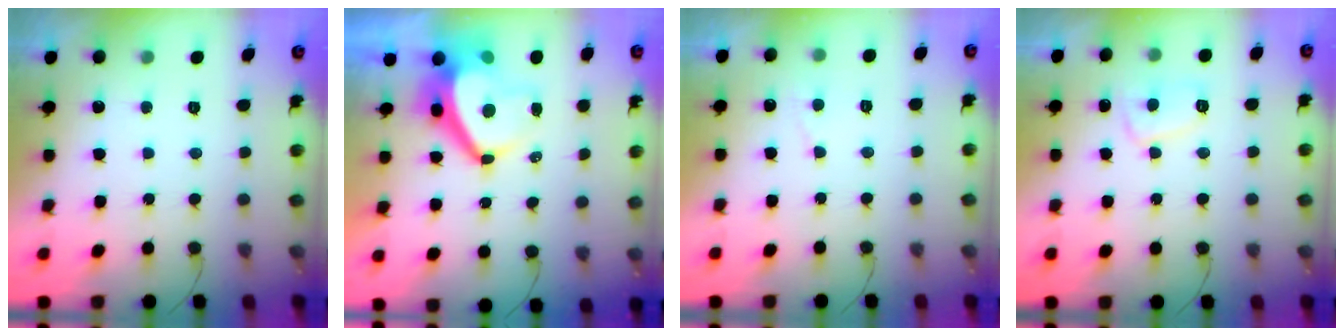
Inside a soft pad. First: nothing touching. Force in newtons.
{"total": 7.8, "press": 7.8, "slide": 0.6}
{"total": 3.6, "press": 3.6, "slide": 0.3}
{"total": 7.2, "press": 7.2, "slide": 0.7}